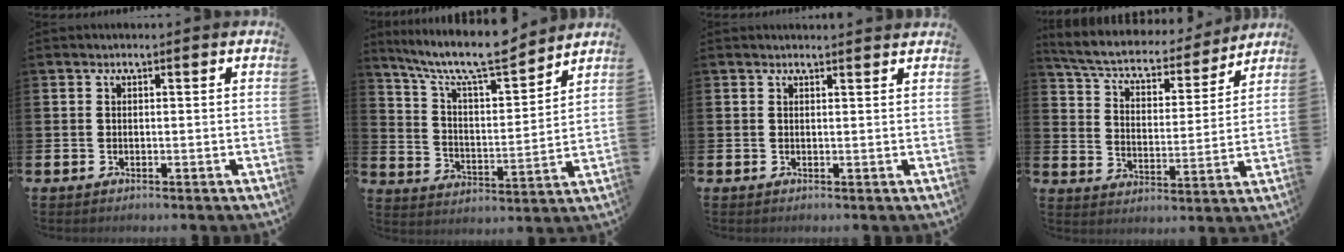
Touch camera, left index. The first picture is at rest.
{"total": 10.4, "force": [9.3, 1.5, 4.5], "torque": [-0.109, -0.064, 0.158]}
{"total": 0.9, "force": [0.9, -0.1, 0.1], "torque": [0.006, -0.005, 0.014]}
{"total": 6.1, "force": [5.4, 2.0, 2.1], "torque": [-0.073, -0.040, 0.088]}